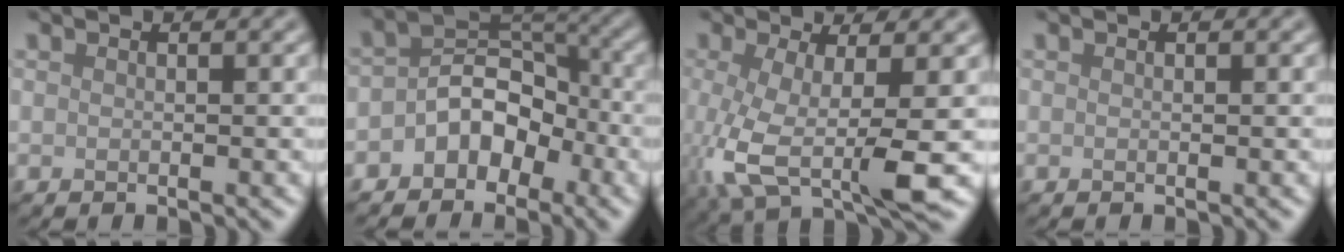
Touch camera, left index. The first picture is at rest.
{"total": 4.5, "force": [-2.0, 3.2, 2.4], "torque": [-0.027, 0.010, -0.040]}
{"total": 7.3, "force": [-1.3, 2.1, 6.9], "torque": [-0.139, -0.014, -0.023]}
{"total": 0.0}